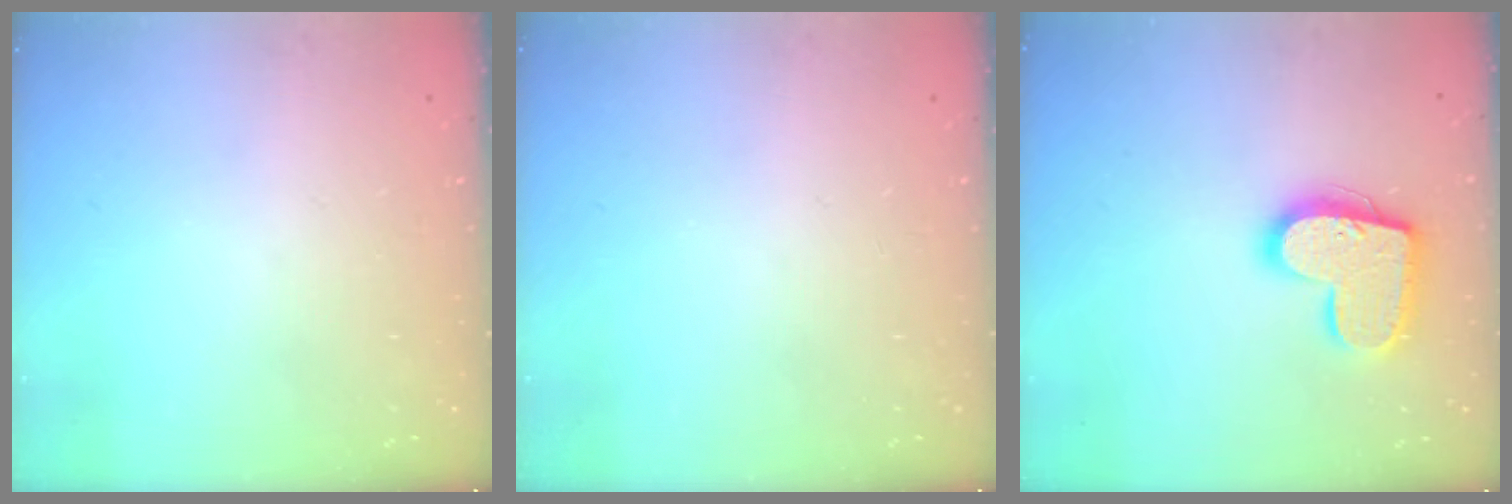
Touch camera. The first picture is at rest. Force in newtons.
{"total": 0.0}
{"total": 16.4, "press": 16.4, "slide": 1.0}